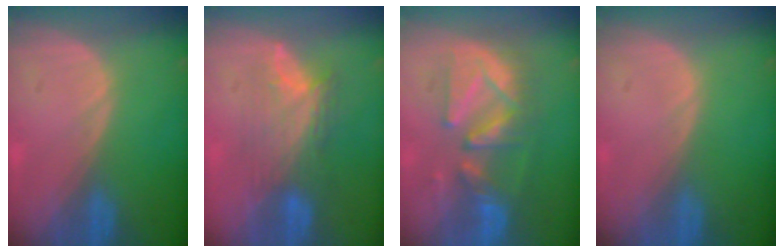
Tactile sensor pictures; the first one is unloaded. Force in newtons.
{"total": 7.3, "press": 7.1, "slide": 1.7}
{"total": 9.2, "press": 9.2, "slide": 0.3}
{"total": 0.0}